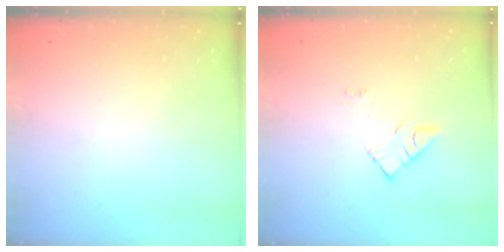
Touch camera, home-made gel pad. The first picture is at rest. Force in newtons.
{"total": 8.2, "press": 8.2, "slide": 0.5}